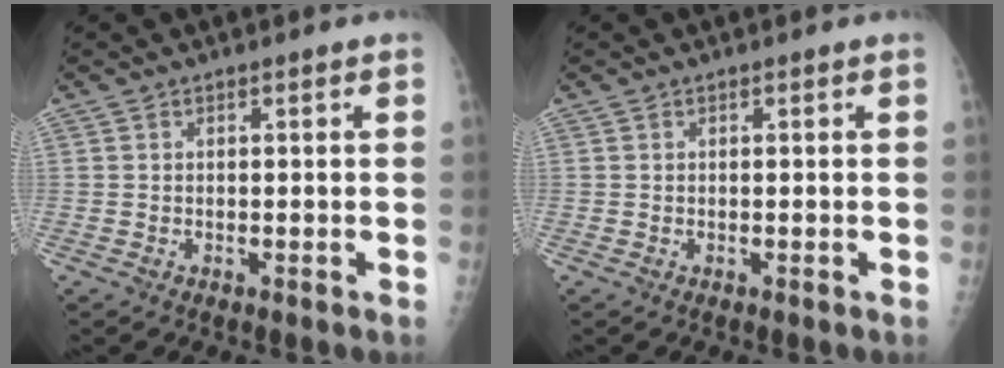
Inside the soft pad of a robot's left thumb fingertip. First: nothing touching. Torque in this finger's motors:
{"motor_torque": [0.00, 0.01, -0.01, -0.01, 0.00]}